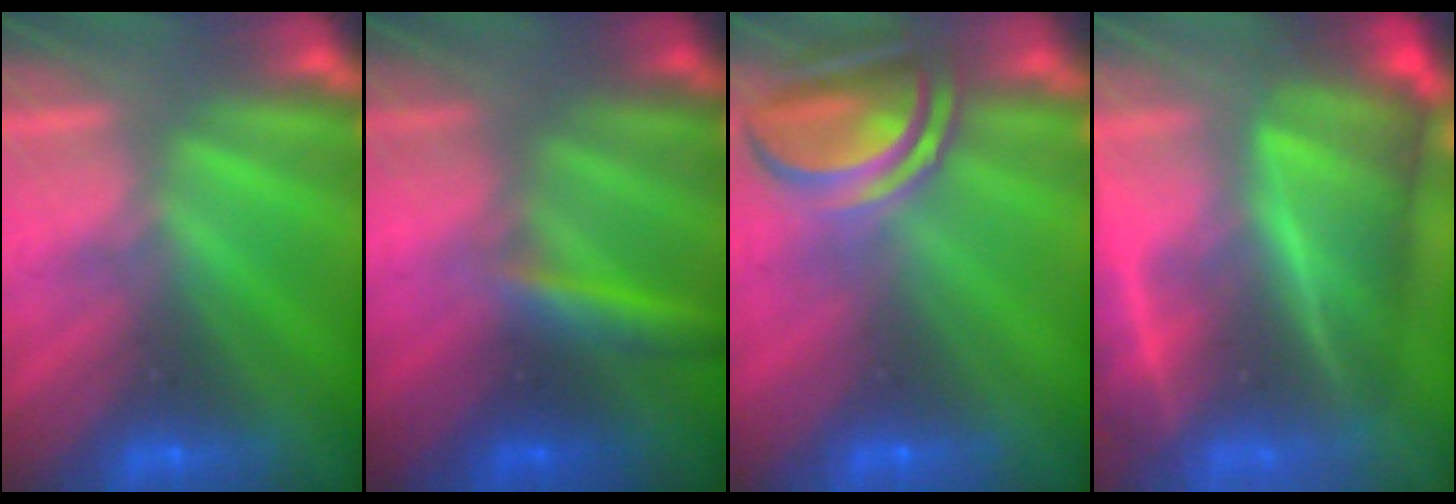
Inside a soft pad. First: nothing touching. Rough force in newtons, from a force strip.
{"total": 2.7}
{"total": 7.5}
{"total": 7.6}